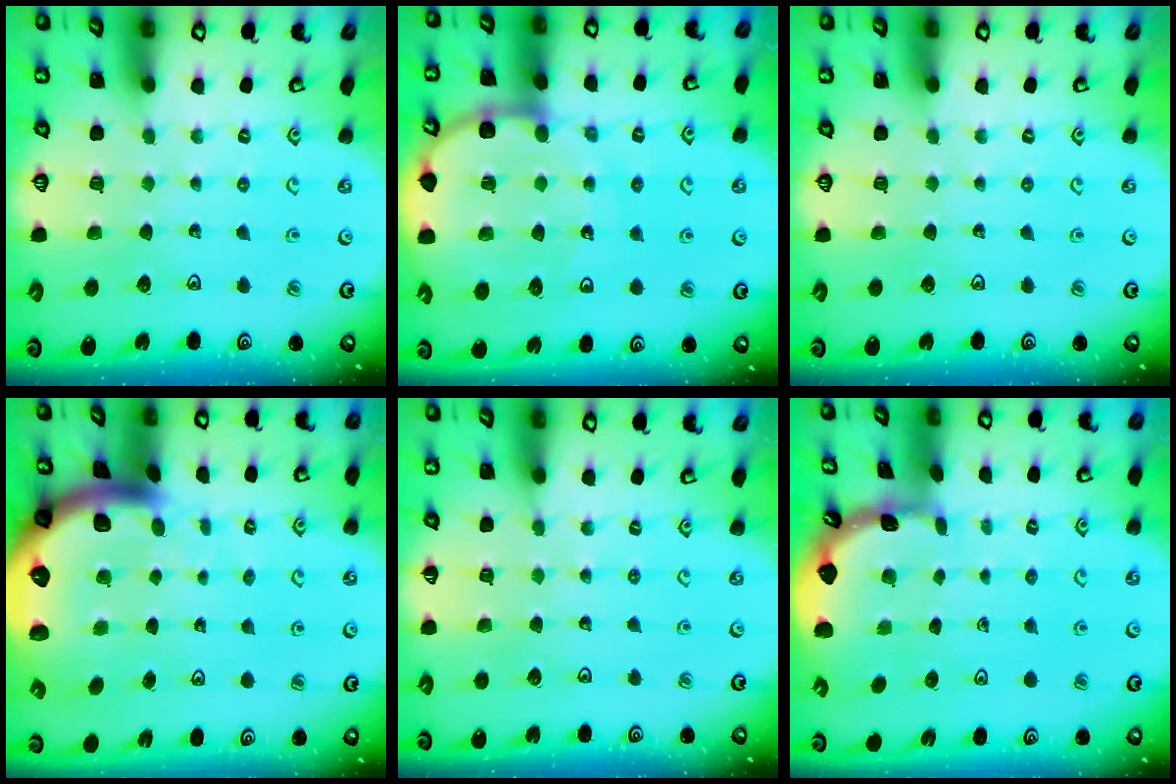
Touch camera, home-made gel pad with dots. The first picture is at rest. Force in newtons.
{"total": 12.7, "press": 12.4, "slide": 2.8}
{"total": 0.0}
{"total": 7.9, "press": 7.8, "slide": 1.1}
{"total": 2.4, "press": 2.4, "slide": 0.5}
{"total": 1.7, "press": 1.6, "slide": 0.1}